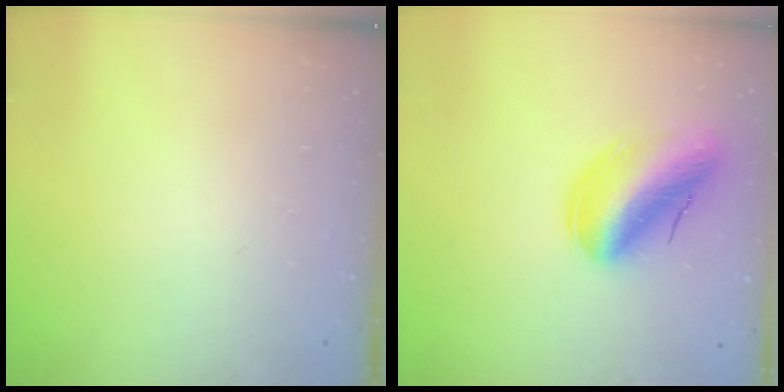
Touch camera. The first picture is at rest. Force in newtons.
{"total": 17.5, "press": 17.1, "slide": 4.1}